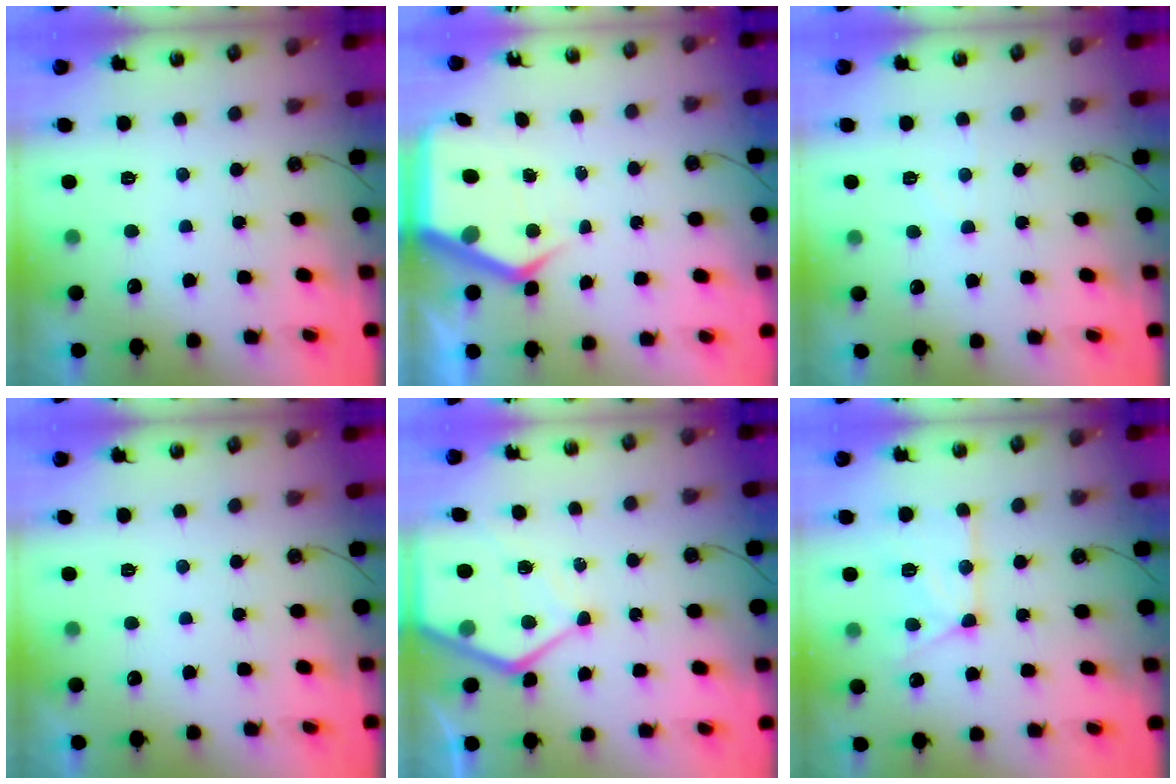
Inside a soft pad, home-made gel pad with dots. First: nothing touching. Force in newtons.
{"total": 7.1, "press": 7.1, "slide": 0.4}
{"total": 2.9, "press": 2.9, "slide": 0.5}
{"total": 0.0}
{"total": 11.0, "press": 11.0, "slide": 0.9}
{"total": 13.4, "press": 13.3, "slide": 1.2}